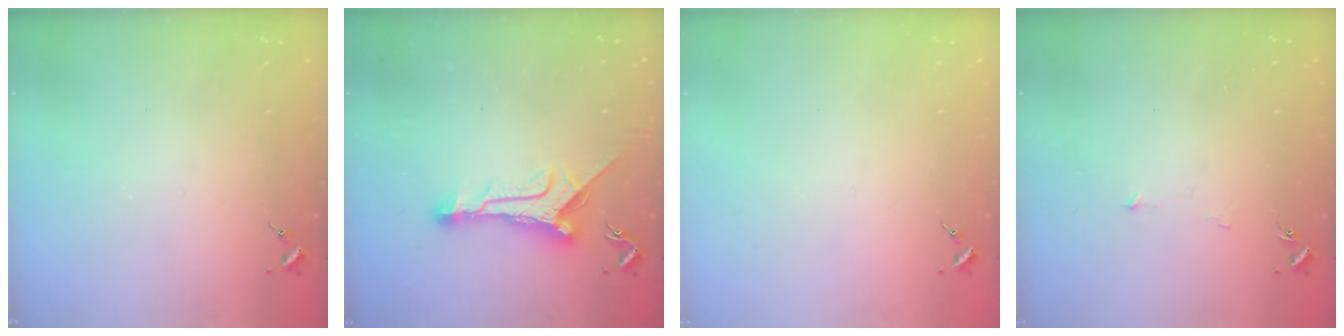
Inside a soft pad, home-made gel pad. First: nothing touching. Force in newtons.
{"total": 10.7, "press": 10.6, "slide": 0.8}
{"total": 0.0}
{"total": 3.5, "press": 3.5, "slide": 0.3}